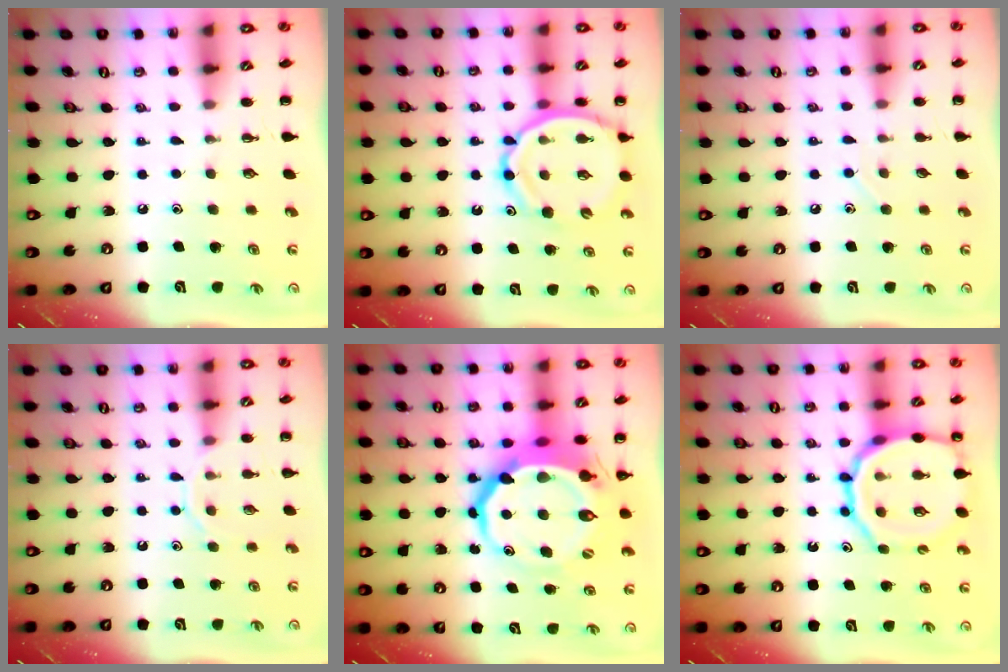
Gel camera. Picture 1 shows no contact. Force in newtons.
{"total": 12.3, "press": 11.8, "slide": 3.3}
{"total": 3.4, "press": 3.2, "slide": 1.0}
{"total": 8.3, "press": 8.2, "slide": 1.3}
{"total": 13.8, "press": 13.5, "slide": 2.9}
{"total": 16.7, "press": 16.6, "slide": 2.0}